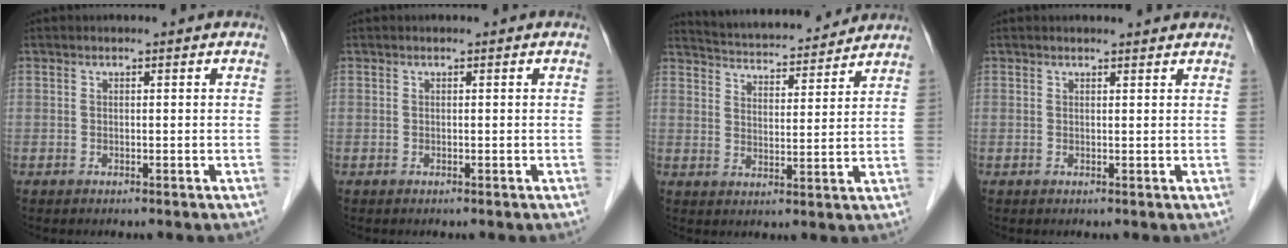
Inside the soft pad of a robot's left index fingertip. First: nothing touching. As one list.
[{"total": 0.0}, {"total": 14.9, "force": [14.1, 2.1, 4.2], "torque": [-0.070, 0.019, 0.207]}, {"total": 2.5, "force": [2.5, 0.2, 0.4], "torque": [-0.012, 0.004, 0.027]}]